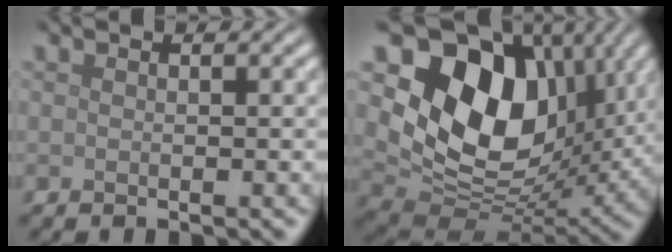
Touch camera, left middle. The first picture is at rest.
{"total": 14.1, "force": [4.9, 10.1, 8.4], "torque": [-0.144, -0.001, 0.090]}